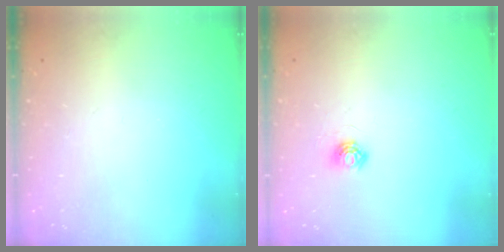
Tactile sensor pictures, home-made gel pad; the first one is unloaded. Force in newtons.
{"total": 4.0, "press": 4.0, "slide": 0.4}